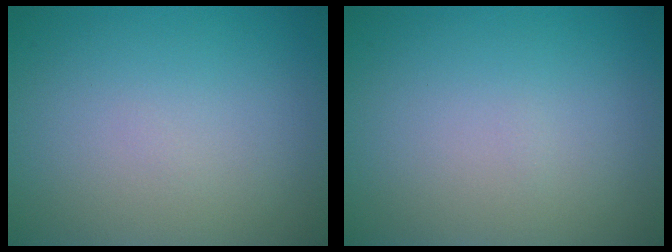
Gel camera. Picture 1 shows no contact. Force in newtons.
{"total": 0.0}